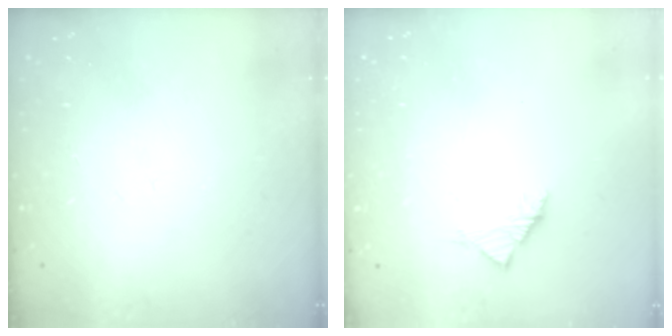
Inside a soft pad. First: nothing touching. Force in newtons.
{"total": 2.8, "press": 2.6, "slide": 0.8}